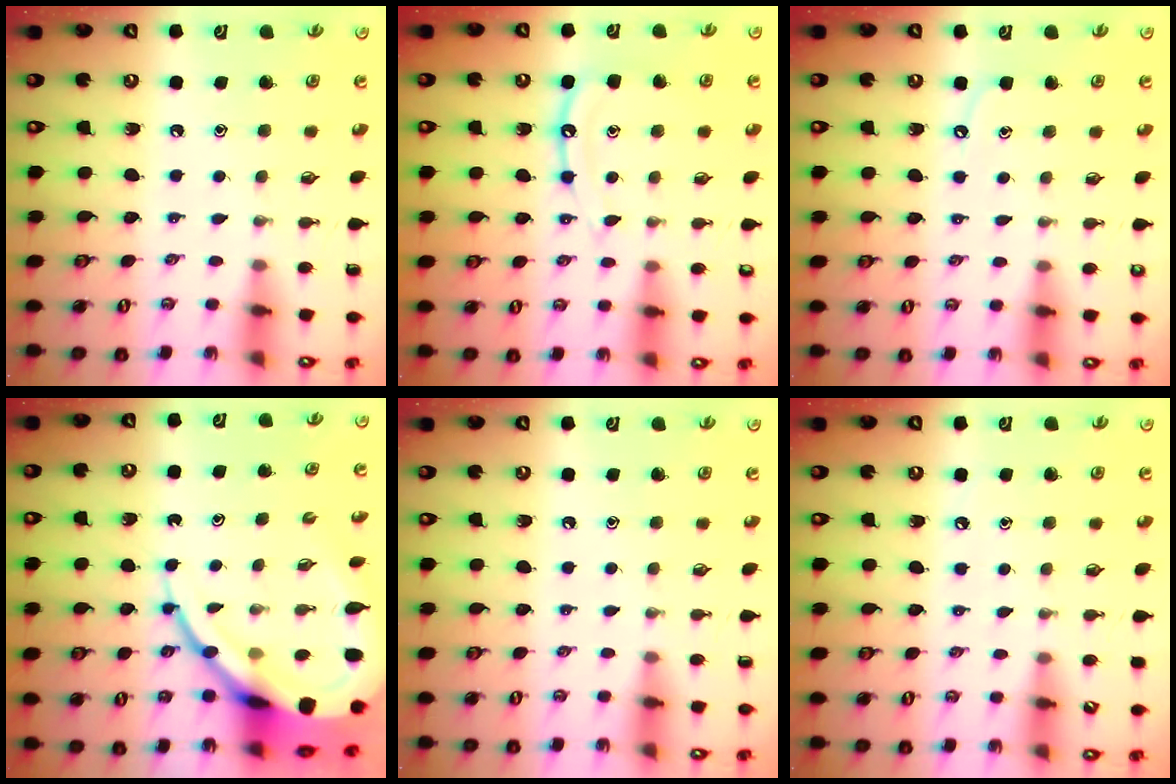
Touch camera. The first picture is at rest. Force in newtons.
{"total": 11.2, "press": 11.2, "slide": 1.0}
{"total": 3.3, "press": 3.2, "slide": 0.4}
{"total": 17.0, "press": 16.9, "slide": 1.8}
{"total": 0.0}
{"total": 3.0, "press": 3.0, "slide": 0.4}